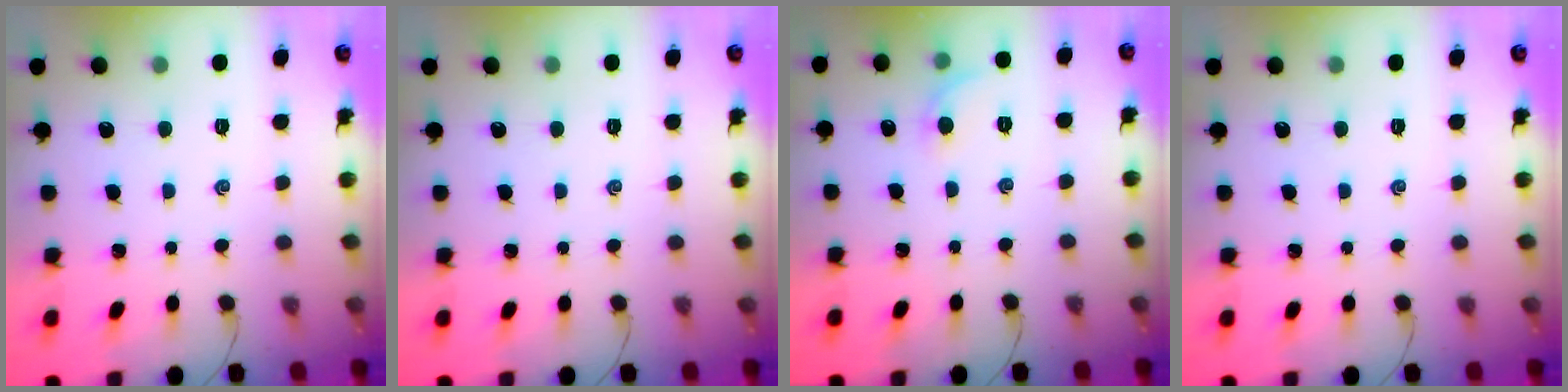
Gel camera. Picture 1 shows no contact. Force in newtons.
{"total": 0.0}
{"total": 4.9, "press": 4.7, "slide": 1.5}
{"total": 0.0}